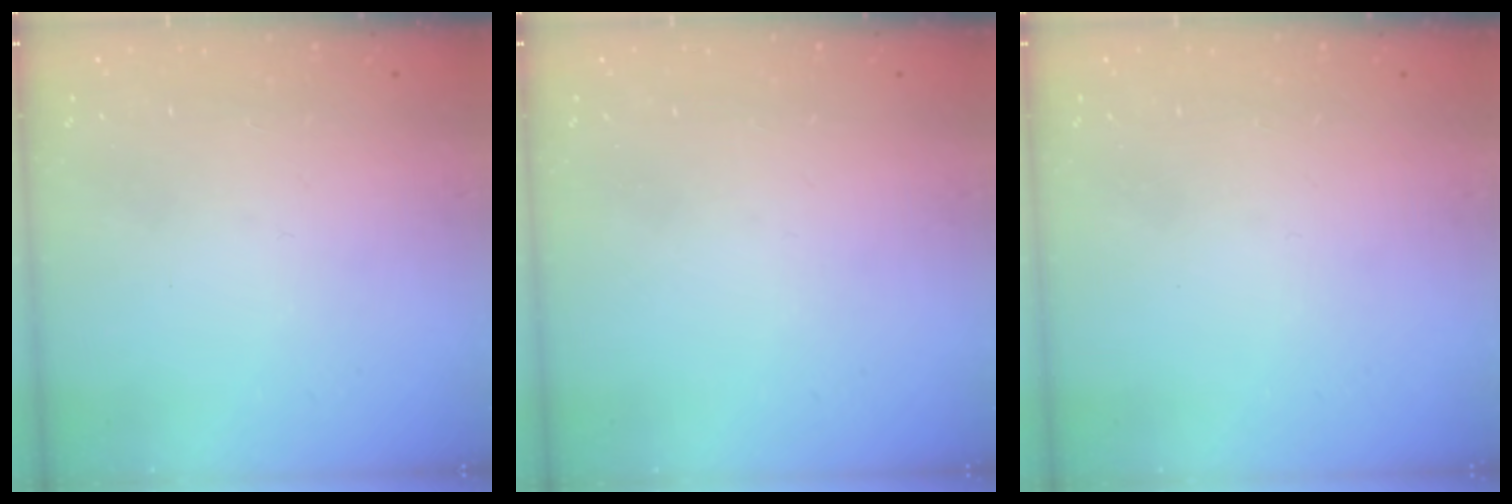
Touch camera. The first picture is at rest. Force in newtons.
{"total": 0.0}
{"total": 0.0}